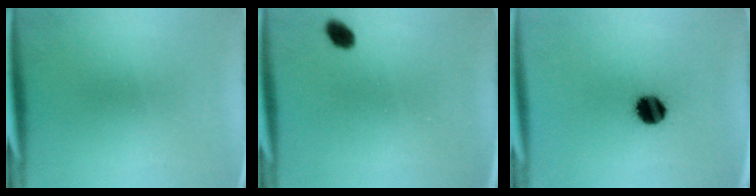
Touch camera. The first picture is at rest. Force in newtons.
{"total": 2.4}
{"total": 7.7}